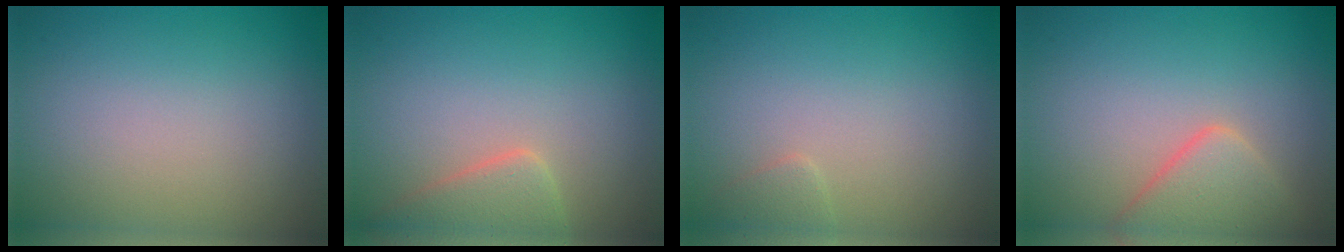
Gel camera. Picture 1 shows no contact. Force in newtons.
{"total": 2.9, "press": 2.9, "slide": 0.3}
{"total": 0.9, "press": 0.9, "slide": 0.1}
{"total": 3.7, "press": 3.7, "slide": 0.3}